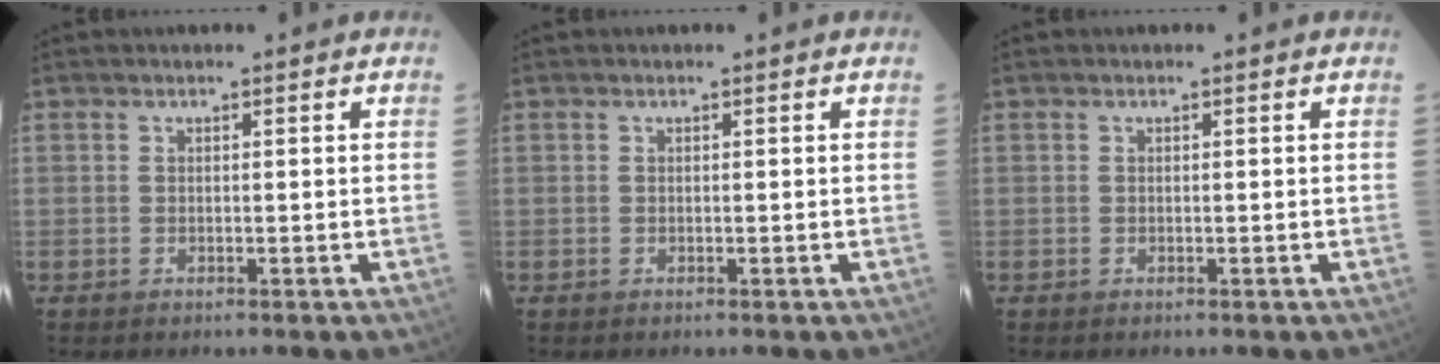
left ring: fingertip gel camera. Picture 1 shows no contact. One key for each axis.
{"total": 0.0}
{"total": 0.0}